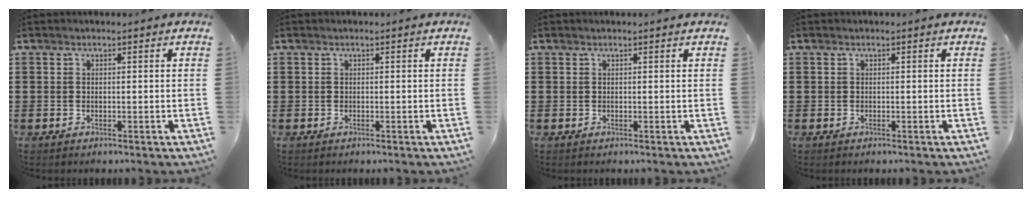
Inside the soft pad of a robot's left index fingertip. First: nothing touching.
{"total": 0.0}
{"total": 0.0}
{"total": 0.0}